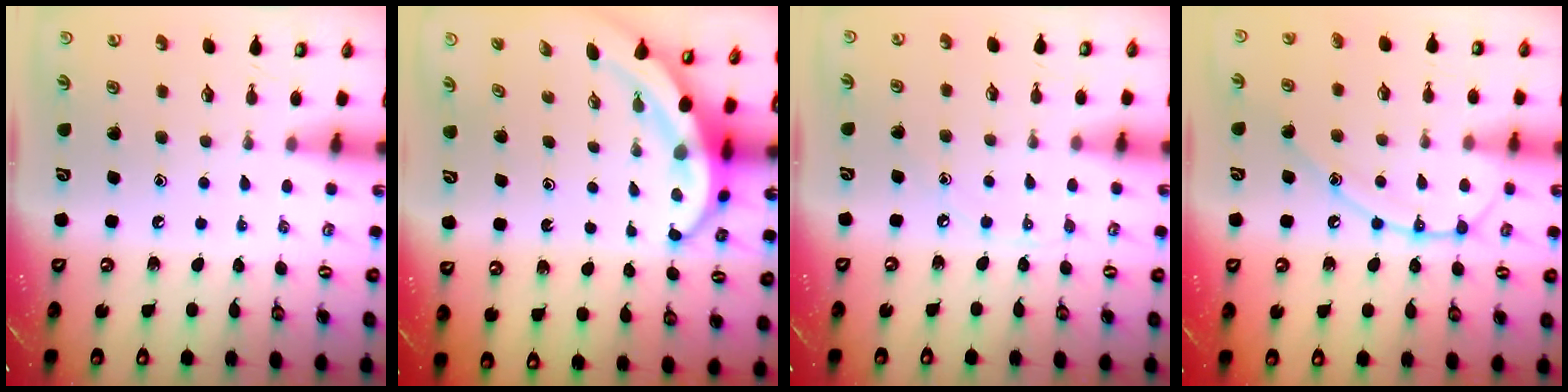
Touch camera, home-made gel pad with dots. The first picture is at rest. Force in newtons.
{"total": 6.2, "press": 6.1, "slide": 1.4}
{"total": 4.8, "press": 4.7, "slide": 0.6}
{"total": 12.3, "press": 12.2, "slide": 1.0}